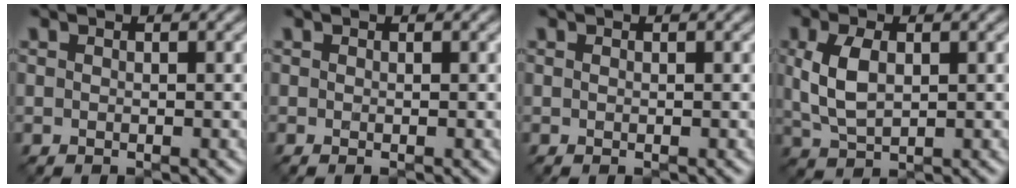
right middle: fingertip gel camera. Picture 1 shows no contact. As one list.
[{"total": 0.0}, {"total": 0.0}, {"total": 4.0, "force": [0.8, 2.3, 3.2], "torque": [-0.078, 0.007, 0.020]}]